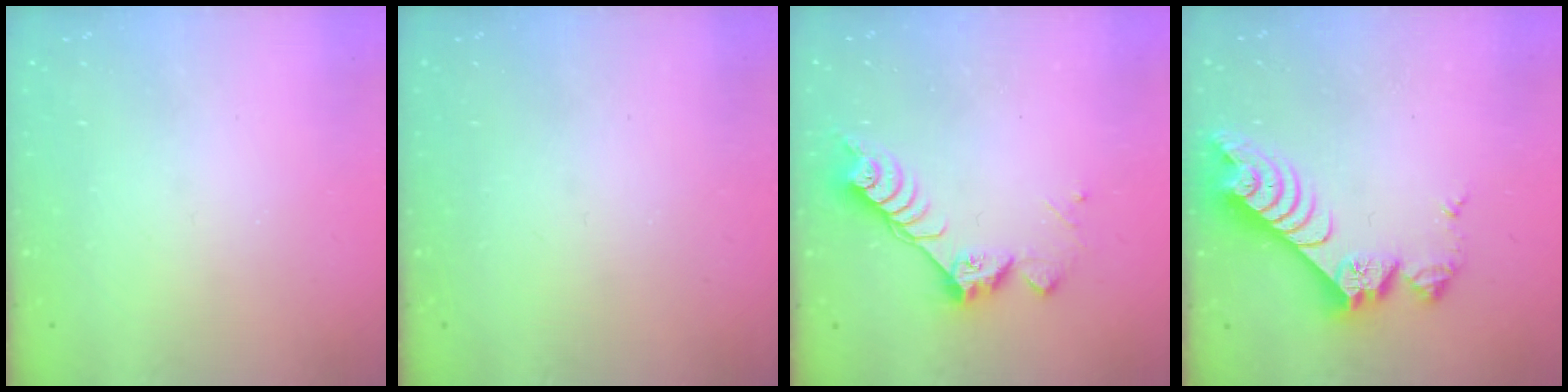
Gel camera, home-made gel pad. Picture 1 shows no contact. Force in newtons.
{"total": 0.0}
{"total": 8.3, "press": 8.2, "slide": 0.7}
{"total": 10.1, "press": 10.0, "slide": 1.0}